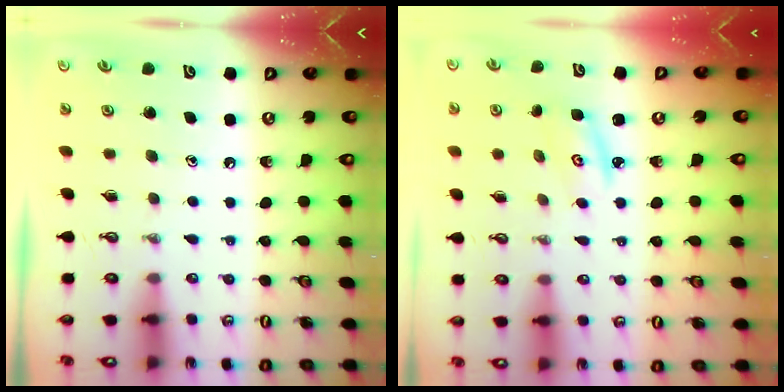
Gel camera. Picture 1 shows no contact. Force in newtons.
{"total": 2.6, "press": 2.6, "slide": 0.2}